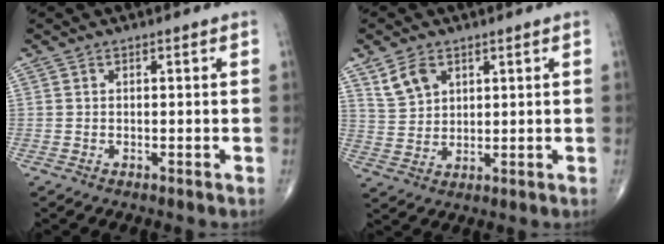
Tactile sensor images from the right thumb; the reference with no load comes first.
{"total": 5.8, "force": [3.3, 3.7, 3.0], "torque": [-0.046, -0.012, 0.071]}